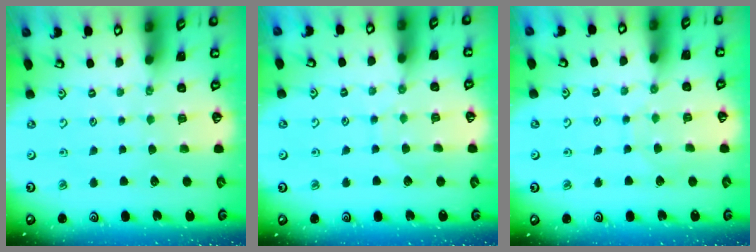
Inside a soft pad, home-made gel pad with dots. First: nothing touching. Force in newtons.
{"total": 6.0, "press": 6.0, "slide": 0.5}
{"total": 5.4, "press": 5.4, "slide": 0.5}